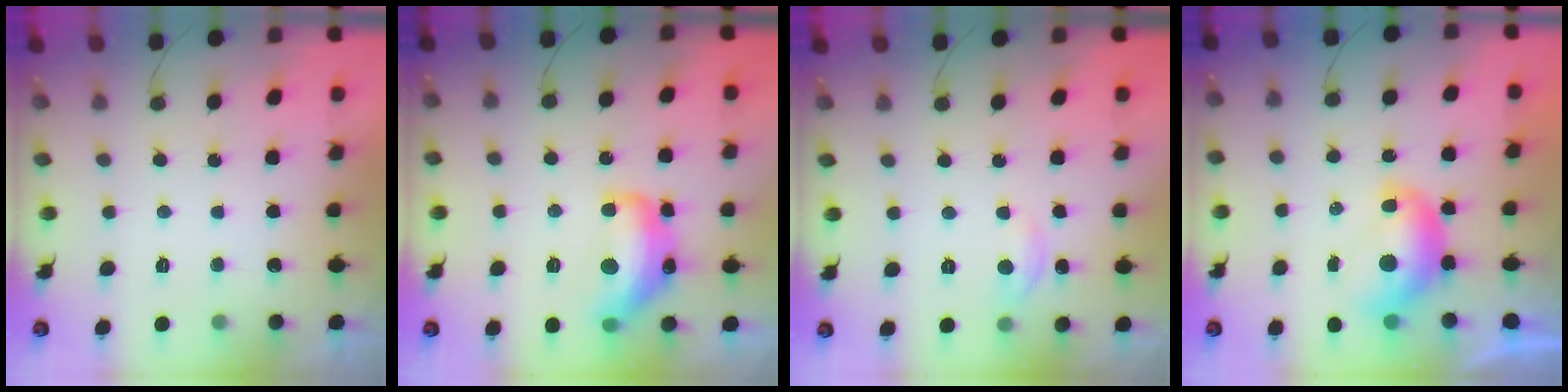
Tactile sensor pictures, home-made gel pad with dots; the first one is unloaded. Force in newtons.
{"total": 14.9, "press": 14.8, "slide": 0.9}
{"total": 2.9, "press": 2.9, "slide": 0.2}
{"total": 8.1, "press": 8.1, "slide": 0.7}